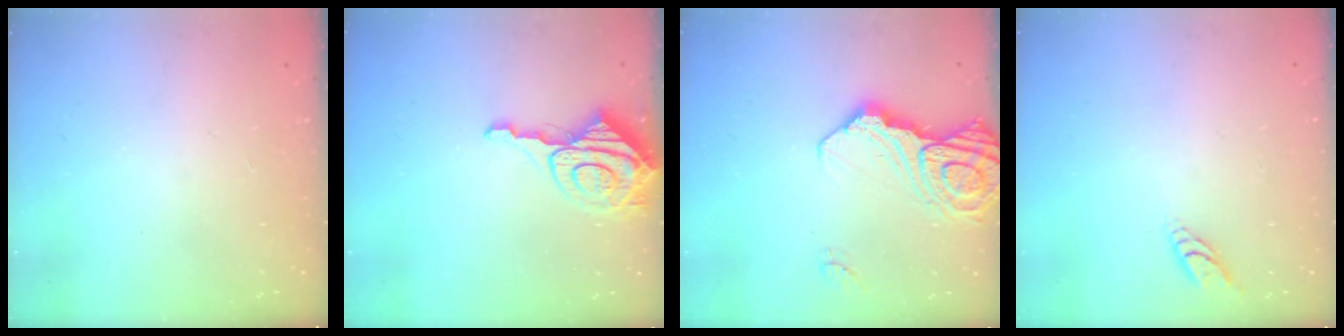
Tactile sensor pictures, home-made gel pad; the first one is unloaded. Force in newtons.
{"total": 9.9, "press": 9.8, "slide": 0.9}
{"total": 16.7, "press": 16.6, "slide": 2.1}
{"total": 4.9, "press": 4.8, "slide": 0.6}